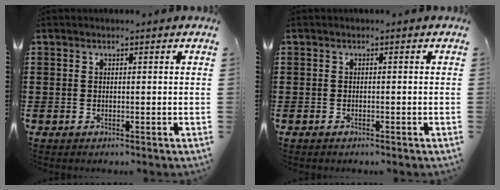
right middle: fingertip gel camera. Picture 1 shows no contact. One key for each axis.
{"total": 0.6, "fx": -0.5, "fy": 0.2, "fz": -0.1, "tx": -0.001, "ty": -0.001, "tz": -0.011}